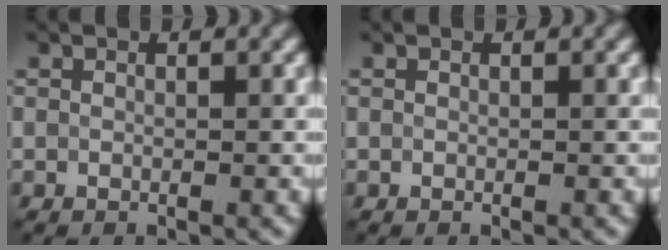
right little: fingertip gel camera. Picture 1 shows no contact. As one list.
[{"total": 0.0}]